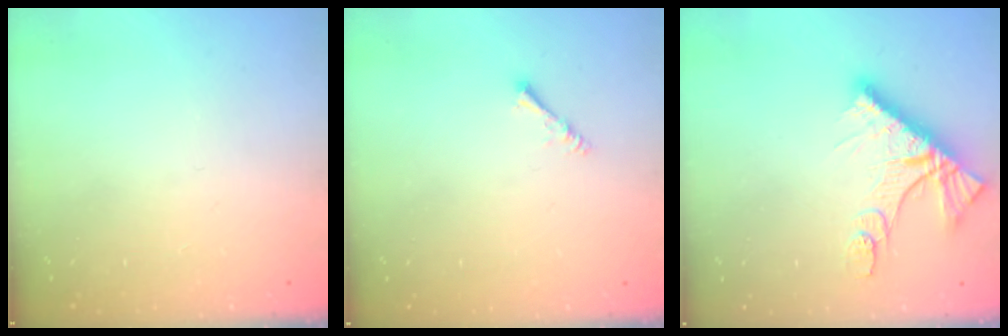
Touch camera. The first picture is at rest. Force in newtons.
{"total": 1.4, "press": 1.4, "slide": 0.3}
{"total": 13.5, "press": 13.5, "slide": 1.1}